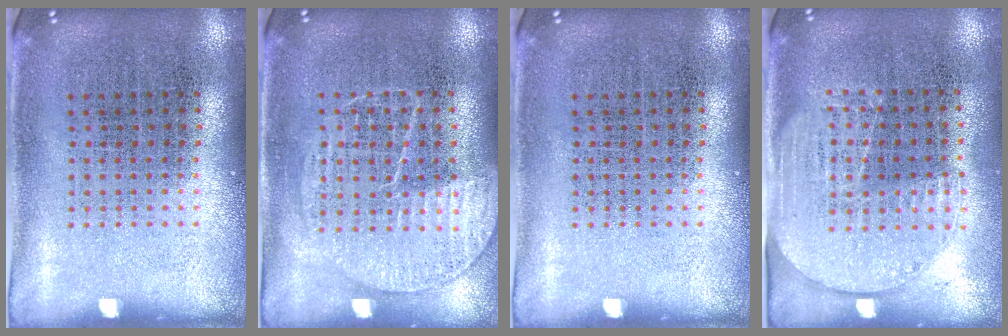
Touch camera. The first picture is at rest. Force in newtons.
{"total": 1.3, "press": 1.3, "slide": 0.3}
{"total": 0.0}
{"total": 1.6, "press": 1.4, "slide": 0.8}